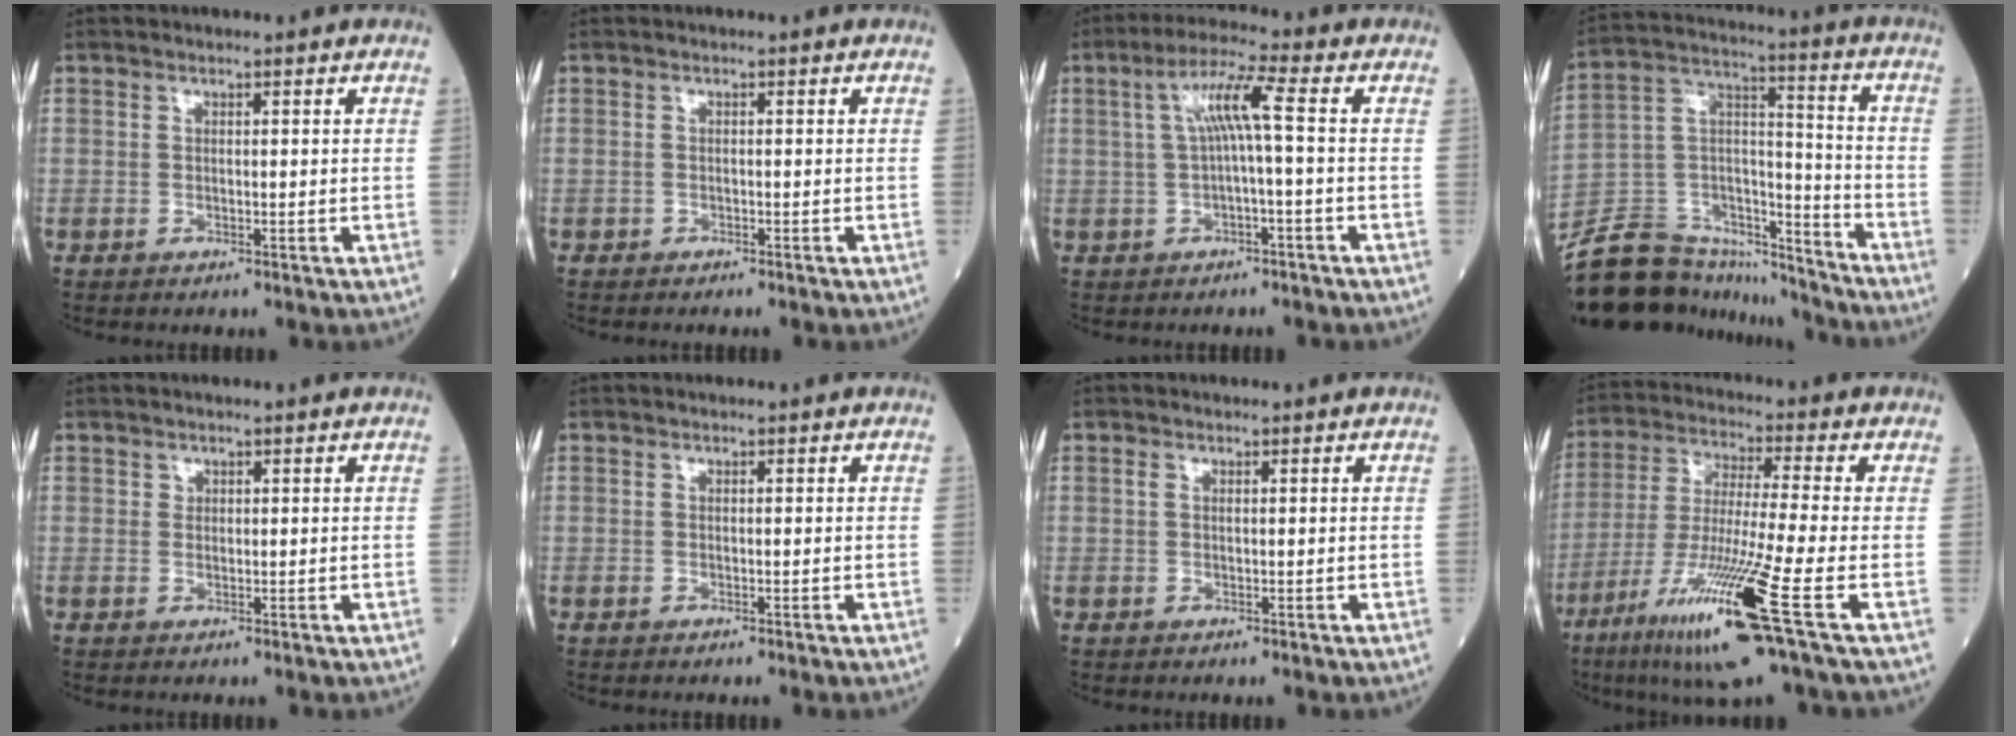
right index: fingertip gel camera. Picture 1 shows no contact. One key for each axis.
{"total": 0.6, "fx": -0.6, "fy": 0.2, "fz": 0.0, "tx": -0.007, "ty": 0.000, "tz": -0.012}
{"total": 6.1, "fx": 0.4, "fy": -0.3, "fz": 6.1, "tx": -0.113, "ty": 0.022, "tz": 0.010}
{"total": 19.9, "fx": -17.8, "fy": 6.8, "fz": 5.6, "tx": -0.117, "ty": 0.049, "tz": -0.298}
{"total": 0.7, "fx": 0.4, "fy": 0.5, "fz": 0.1, "tx": 0.007, "ty": 0.000, "tz": 0.003}
{"total": 0.0}
{"total": 0.7, "fx": 0.3, "fy": 0.3, "fz": 0.5, "tx": -0.016, "ty": 0.007, "tz": 0.005}
{"total": 15.9, "fx": -7.5, "fy": -1.2, "fz": 14.0, "tx": -0.287, "ty": -0.043, "tz": -0.142}